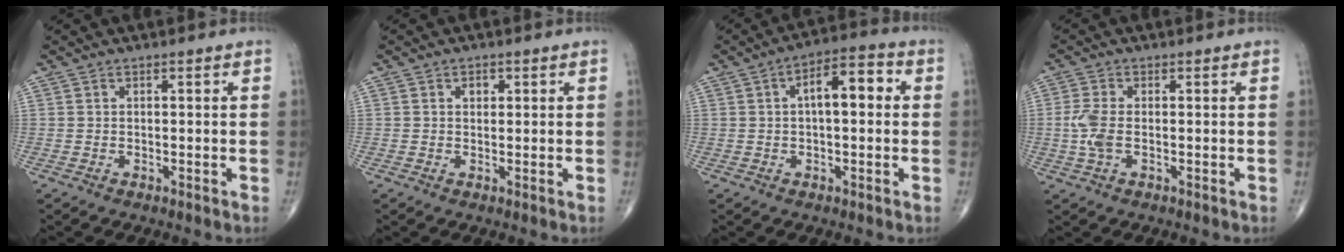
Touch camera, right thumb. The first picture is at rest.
{"total": 1.6, "force": [0.5, 1.2, 0.9], "torque": [-0.006, 0.000, 0.006]}
{"total": 8.8, "force": [1.3, 3.9, 7.8], "torque": [-0.103, 0.029, 0.010]}
{"total": 4.4, "force": [-0.5, 2.2, 3.8], "torque": [-0.099, 0.002, -0.014]}